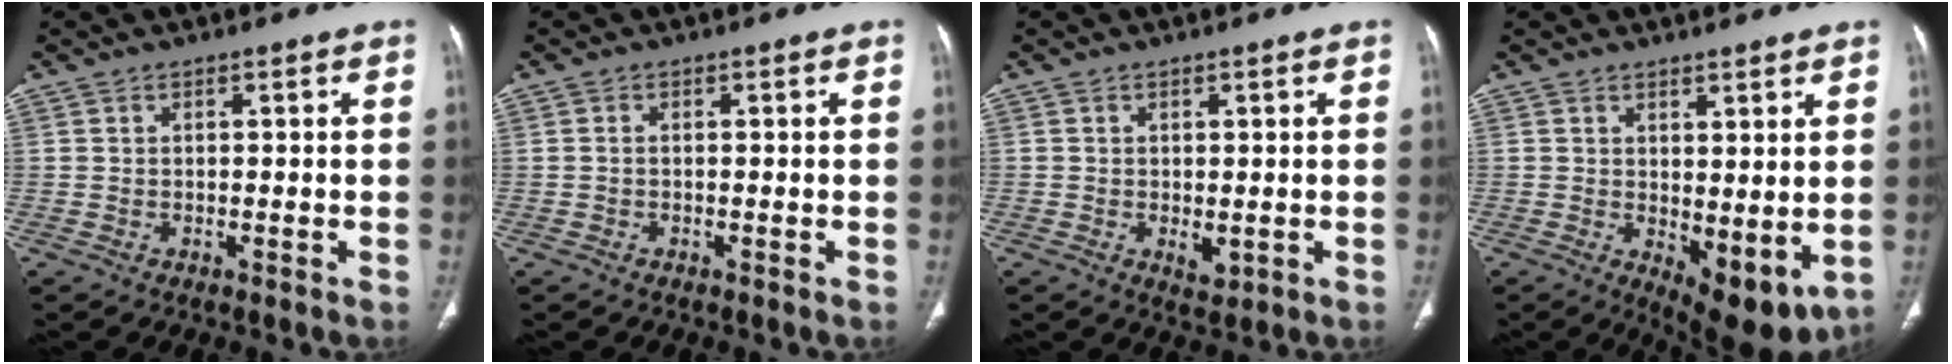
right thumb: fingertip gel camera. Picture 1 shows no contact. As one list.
[{"total": 0.5, "force": [-0.1, 0.3, 0.4], "torque": [-0.008, 0.001, -0.005]}, {"total": 2.4, "force": [-0.4, 1.4, 1.9], "torque": [-0.024, -0.006, 0.000]}, {"total": 8.4, "force": [0.0, 3.7, 7.6], "torque": [-0.094, -0.022, 0.017]}]